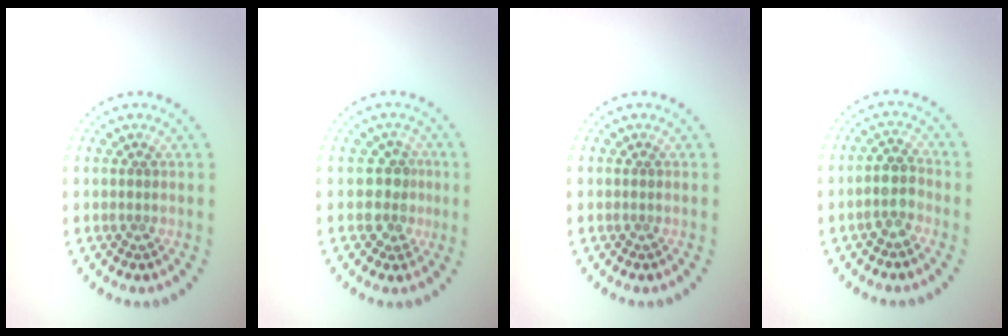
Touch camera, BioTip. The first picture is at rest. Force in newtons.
{"total": 2.4, "press": 1.9, "slide": 1.5}
{"total": 0.0}
{"total": 2.3, "press": 2.1, "slide": 0.8}